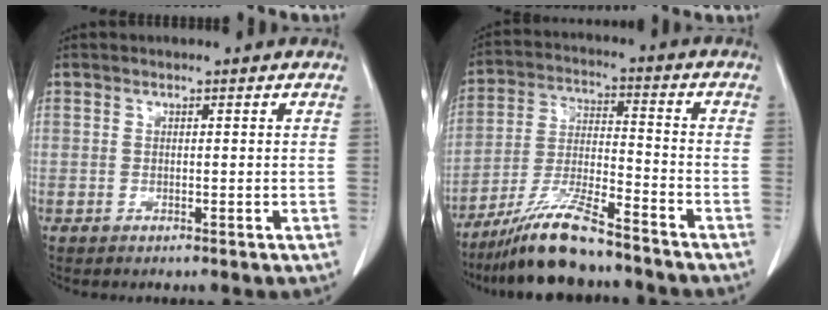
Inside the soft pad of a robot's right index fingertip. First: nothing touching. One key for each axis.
{"total": 12.1, "fx": -9.9, "fy": 1.3, "fz": 6.9, "tx": -0.133, "ty": -0.016, "tz": -0.183}